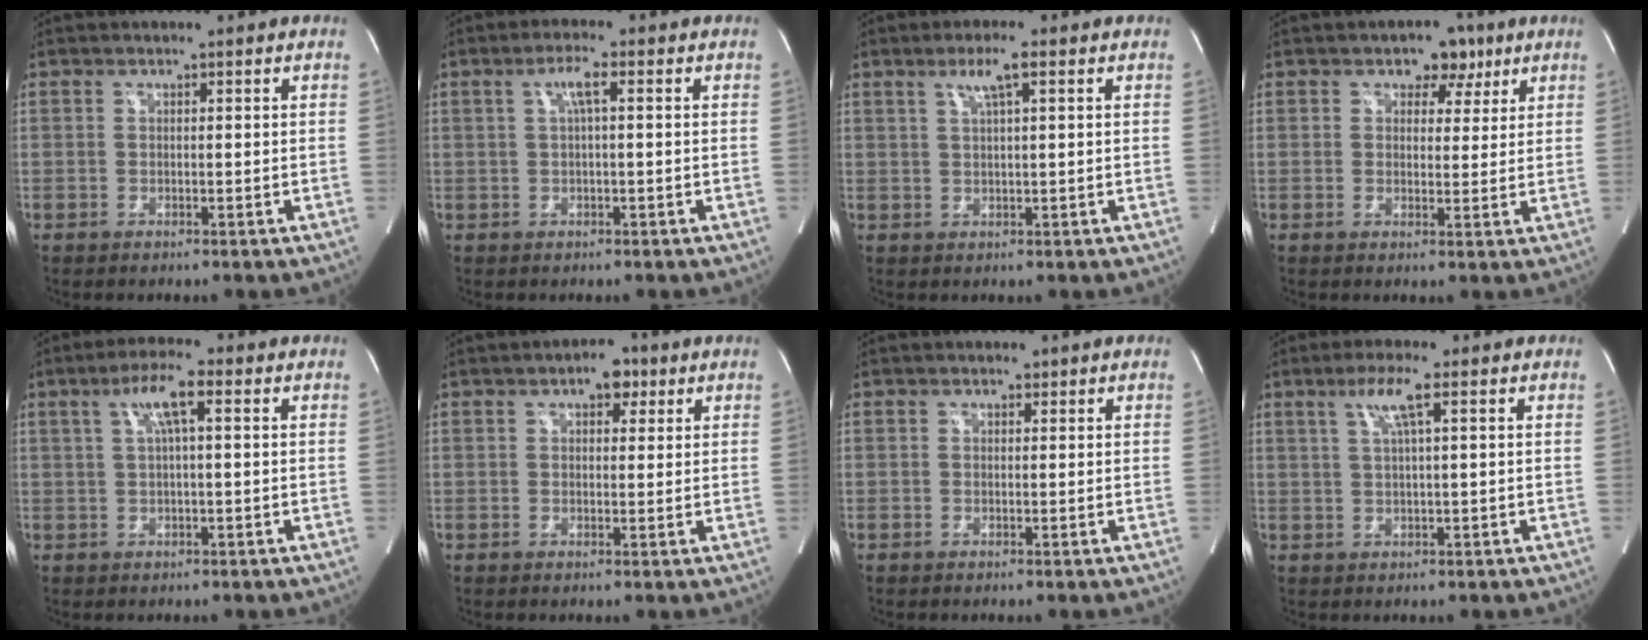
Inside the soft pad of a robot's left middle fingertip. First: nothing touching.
{"total": 3.0, "force": [0.8, 0.3, 2.9], "torque": [-0.058, 0.008, 0.015]}
{"total": 3.5, "force": [1.7, -0.1, 3.1], "torque": [-0.062, 0.002, 0.034]}
{"total": 4.4, "force": [2.5, 3.0, 1.9], "torque": [-0.015, 0.008, 0.033]}
{"total": 5.5, "force": [1.8, 0.5, 5.1], "torque": [-0.098, 0.014, 0.033]}
{"total": 3.8, "force": [2.0, 1.9, 2.6], "torque": [-0.037, 0.015, 0.027]}
{"total": 0.6, "force": [0.4, 0.4, 0.1], "torque": [0.002, 0.001, 0.005]}
{"total": 4.4, "force": [2.0, -0.1, 4.0], "torque": [-0.080, 0.004, 0.038]}